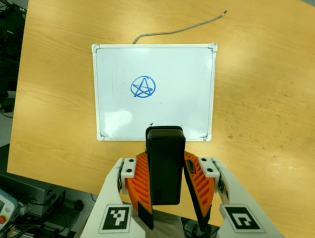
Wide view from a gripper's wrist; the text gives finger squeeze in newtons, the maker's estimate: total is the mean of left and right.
{"total": 6.0, "left": 4.9, "right": 7.1}